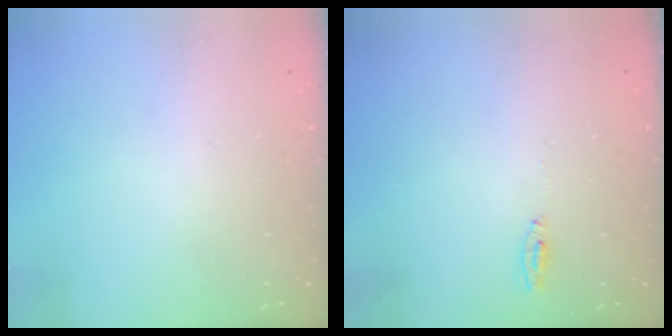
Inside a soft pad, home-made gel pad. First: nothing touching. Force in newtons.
{"total": 4.2, "press": 2.6, "slide": 3.3}